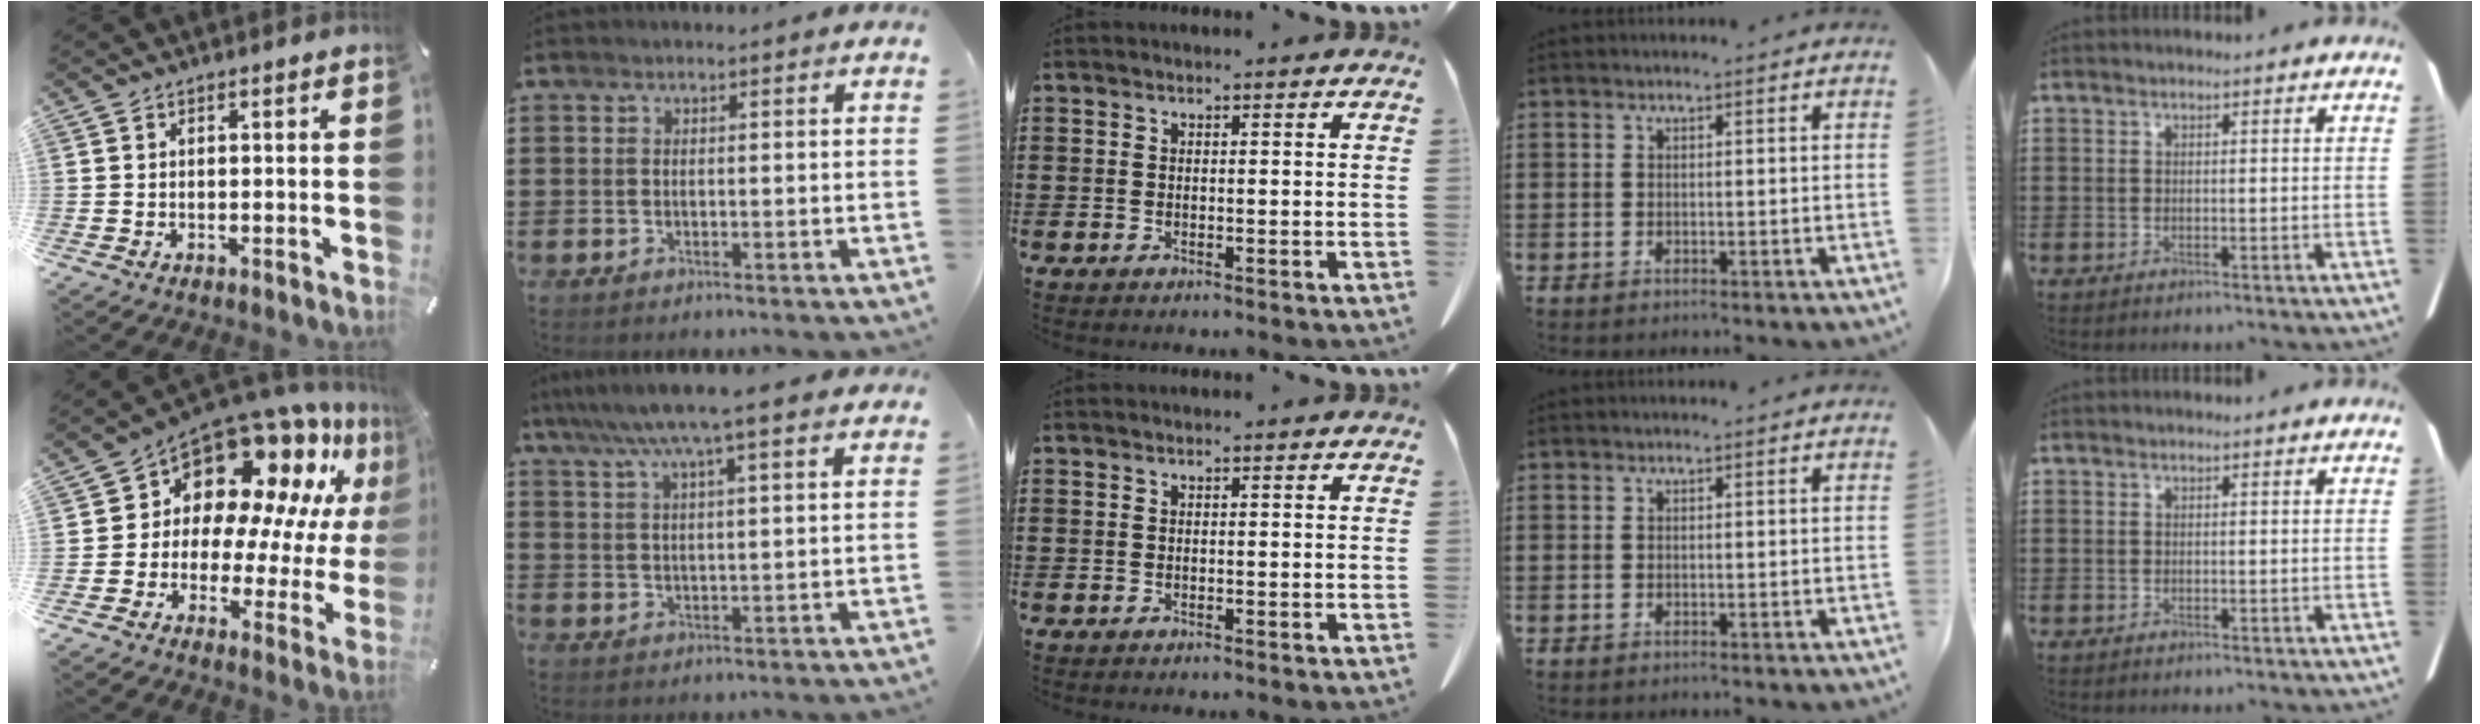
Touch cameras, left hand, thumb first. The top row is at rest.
{"thumb": {"total": 15.1, "force": [11.2, 8.5, 5.5], "torque": [-0.102, -0.107, 0.194]}, "index": {"total": 7.5, "force": [5.8, 0.4, 4.8], "torque": [-0.107, -0.011, 0.101]}}